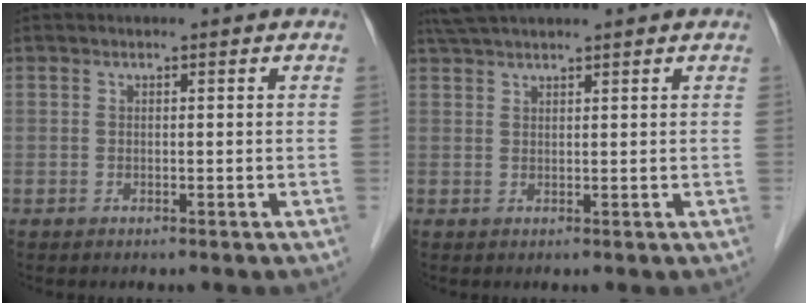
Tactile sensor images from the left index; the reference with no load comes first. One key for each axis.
{"total": 5.3, "fx": 4.6, "fy": -0.2, "fz": 2.5, "tx": -0.041, "ty": 0.041, "tz": 0.085}